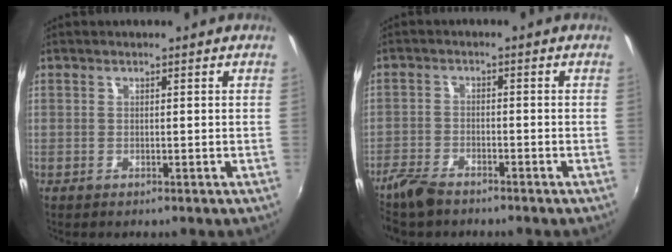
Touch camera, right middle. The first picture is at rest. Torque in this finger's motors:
{"motor_torque": [1.07, -1.07, 0.29, 0.21]}